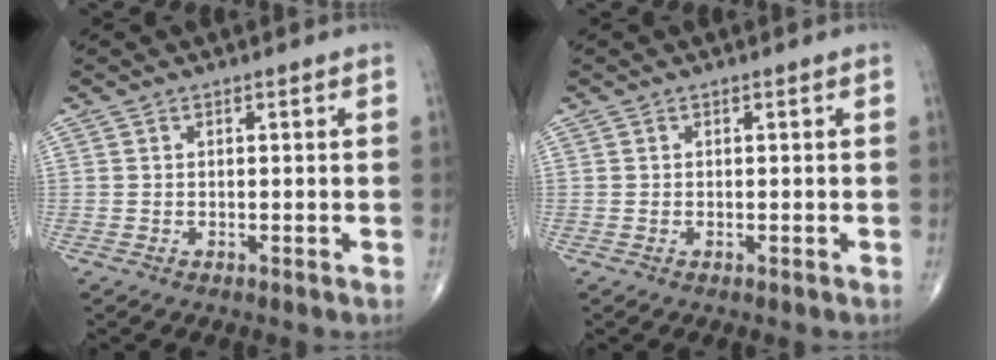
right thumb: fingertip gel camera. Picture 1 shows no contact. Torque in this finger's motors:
{"motor_torque": [1.01, 0.68, -0.09, -0.16, -0.04]}